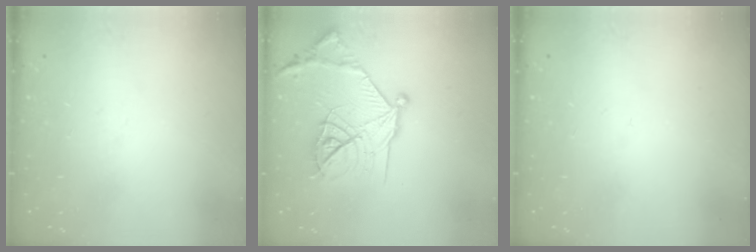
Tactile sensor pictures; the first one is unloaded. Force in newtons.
{"total": 18.5, "press": 18.4, "slide": 1.6}
{"total": 0.0}